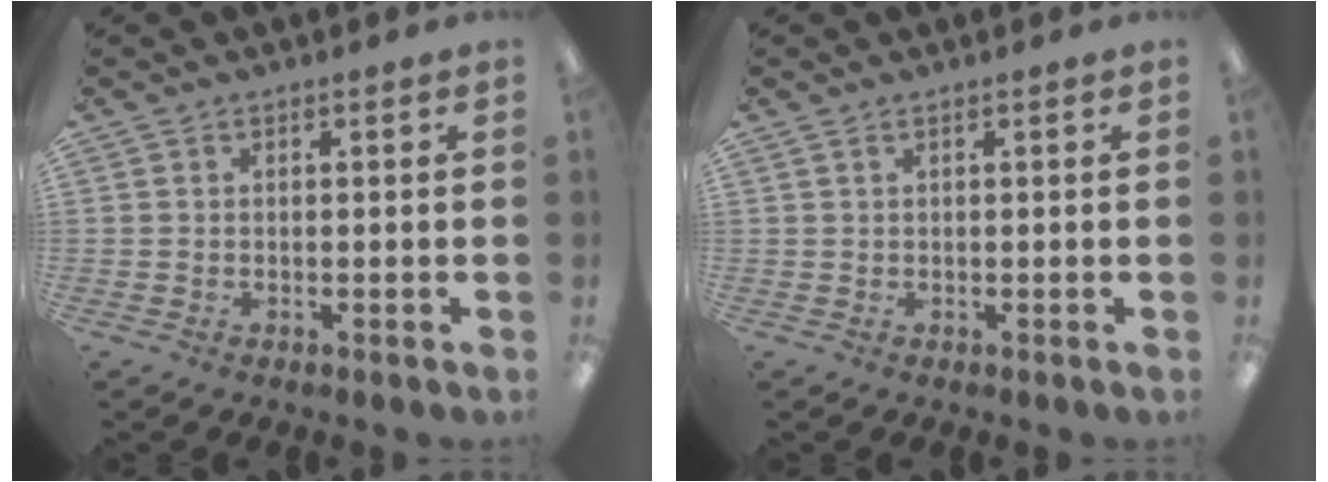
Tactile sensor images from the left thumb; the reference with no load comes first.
{"total": 0.8, "force": [0.4, 0.1, 0.7], "torque": [-0.014, -0.001, 0.007]}